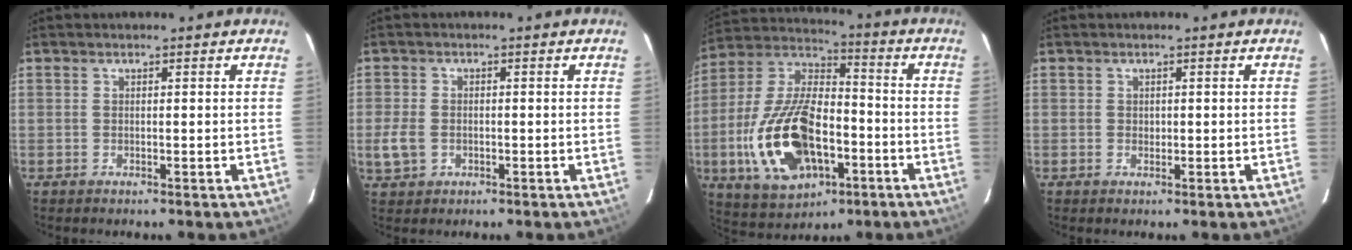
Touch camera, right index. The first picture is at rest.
{"total": 4.5, "force": [-1.2, 3.6, 2.5], "torque": [-0.058, -0.001, -0.017]}
{"total": 21.6, "force": [-6.5, 11.4, 17.2], "torque": [-0.370, 0.000, -0.102]}
{"total": 0.9, "force": [0.1, 0.8, 0.4], "torque": [-0.003, 0.003, 0.002]}